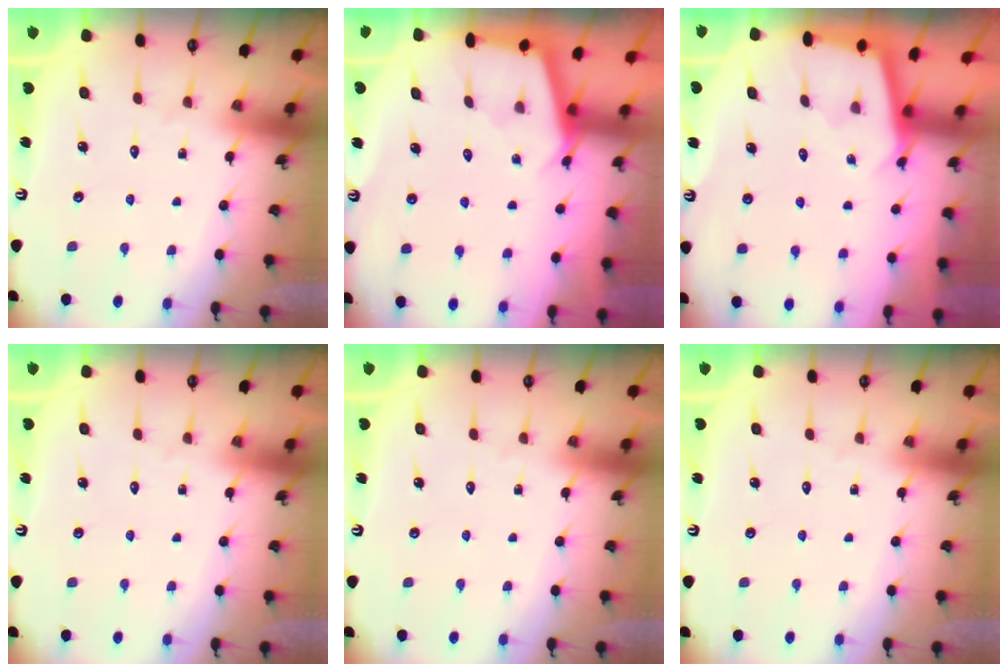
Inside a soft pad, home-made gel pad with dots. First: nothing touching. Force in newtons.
{"total": 2.8, "press": 2.8, "slide": 0.3}
{"total": 2.3, "press": 2.3, "slide": 0.1}
{"total": 0.0}
{"total": 0.0}
{"total": 0.0}